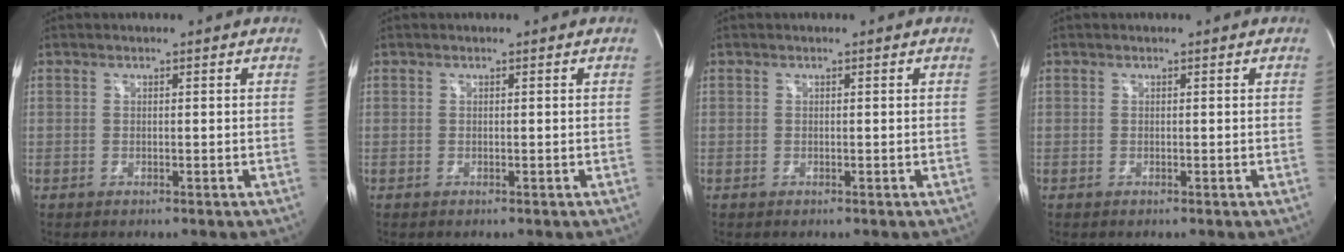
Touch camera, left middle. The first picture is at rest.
{"total": 0.0}
{"total": 0.0}
{"total": 0.0}